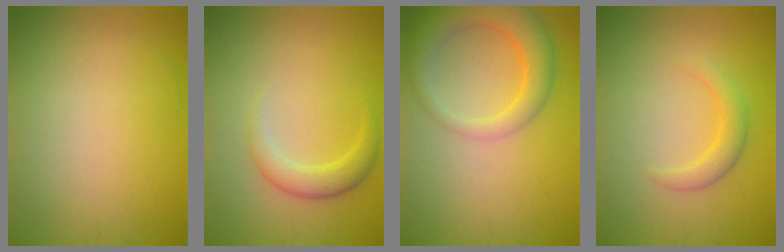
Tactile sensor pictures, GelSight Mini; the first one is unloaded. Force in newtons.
{"total": 2.5, "press": 2.5, "slide": 0.1}
{"total": 5.5, "press": 5.5, "slide": 0.3}
{"total": 2.0, "press": 2.0, "slide": 0.1}